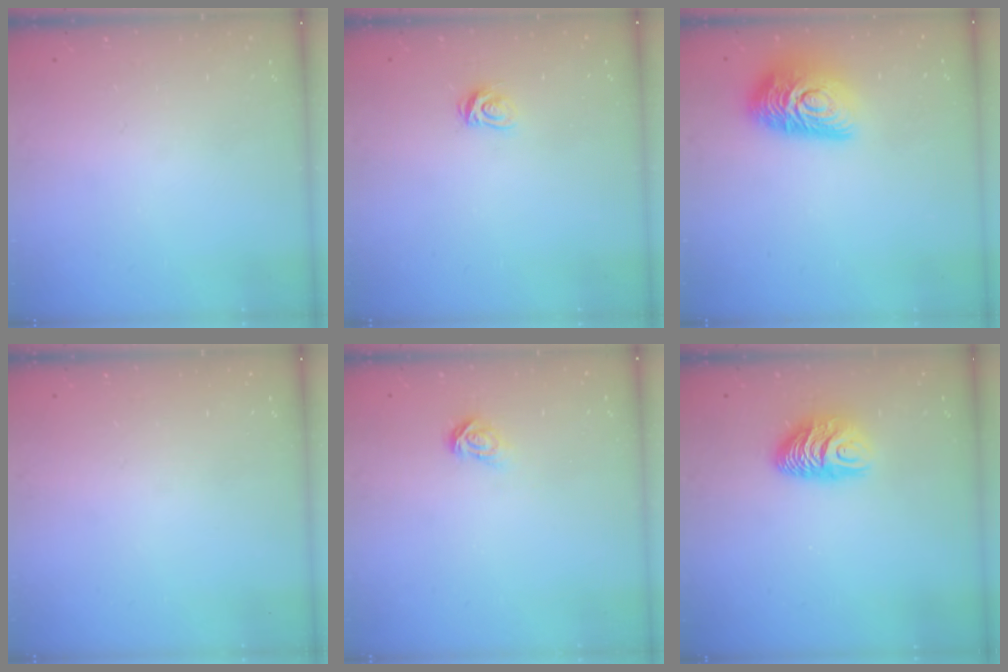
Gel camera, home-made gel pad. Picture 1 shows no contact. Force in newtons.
{"total": 4.6, "press": 4.6, "slide": 0.5}
{"total": 14.2, "press": 14.2, "slide": 0.8}
{"total": 0.0}
{"total": 3.9, "press": 3.9, "slide": 0.1}
{"total": 9.5, "press": 9.4, "slide": 0.9}